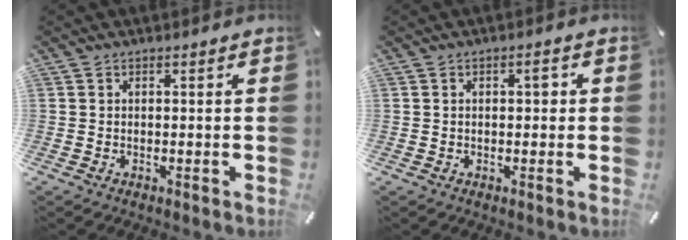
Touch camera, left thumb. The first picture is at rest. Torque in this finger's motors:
{"motor_torque": [0.01, -0.15, 0.17, 0.24, -0.01]}